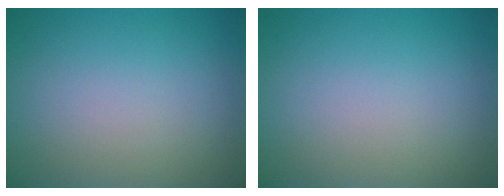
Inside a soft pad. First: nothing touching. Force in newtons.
{"total": 0.0}